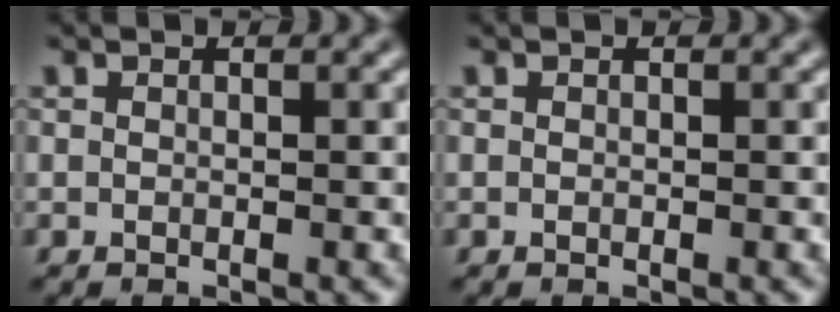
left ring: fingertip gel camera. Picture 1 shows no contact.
{"total": 0.0}